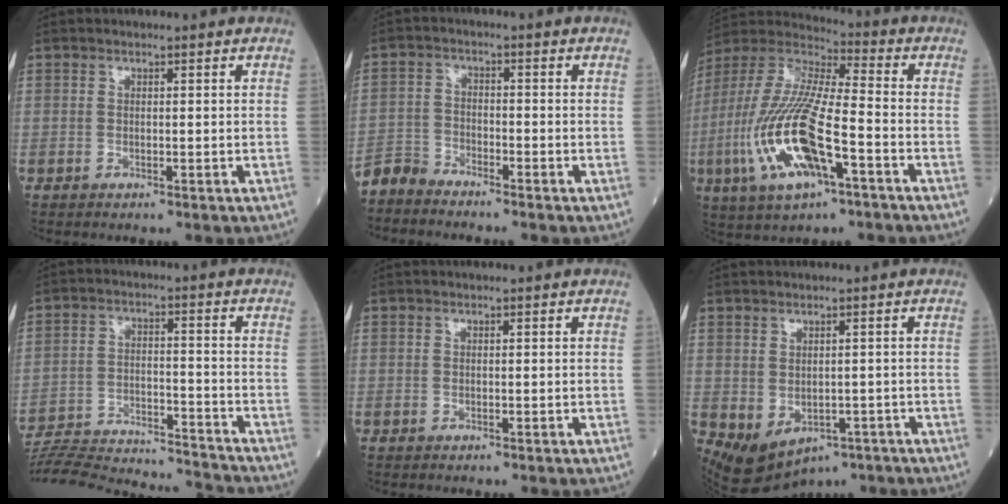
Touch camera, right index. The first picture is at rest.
{"total": 3.6, "force": [-3.6, 0.4, -0.1], "torque": [0.006, -0.013, -0.075]}
{"total": 18.8, "force": [-6.0, 4.7, 17.1], "torque": [-0.375, -0.015, -0.110]}
{"total": 20.5, "force": [-19.8, 1.3, 5.1], "torque": [-0.120, -0.010, -0.297]}
{"total": 0.0}
{"total": 7.6, "force": [-3.9, 5.0, 4.3], "torque": [-0.064, 0.007, -0.046]}